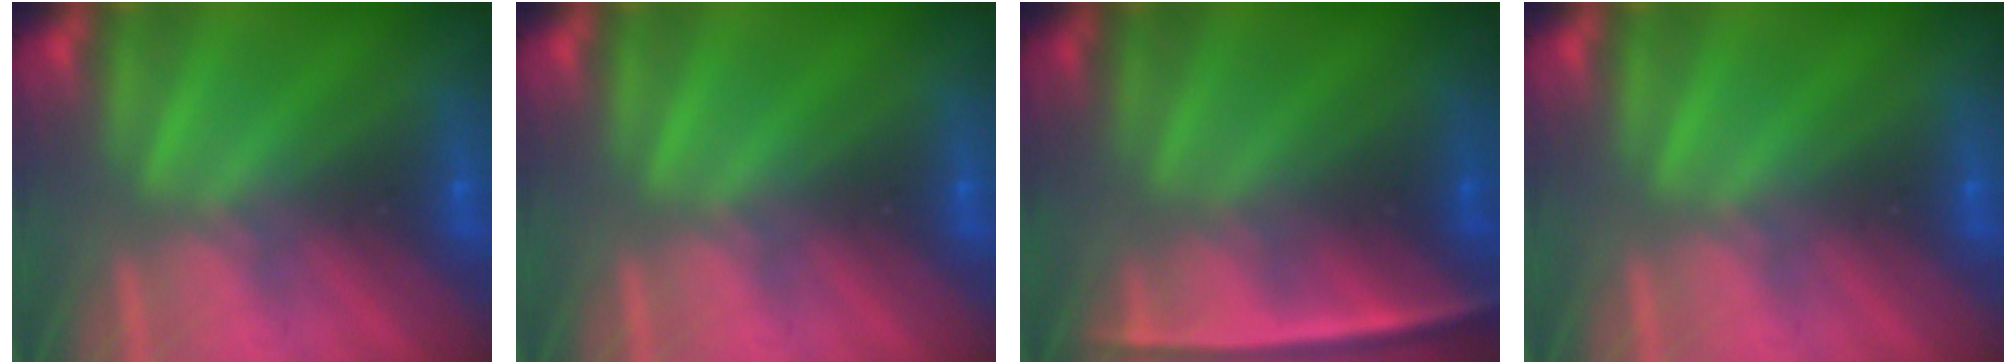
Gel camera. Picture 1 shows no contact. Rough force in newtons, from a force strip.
{"total": 0.0}
{"total": 2.4}
{"total": 0.0}